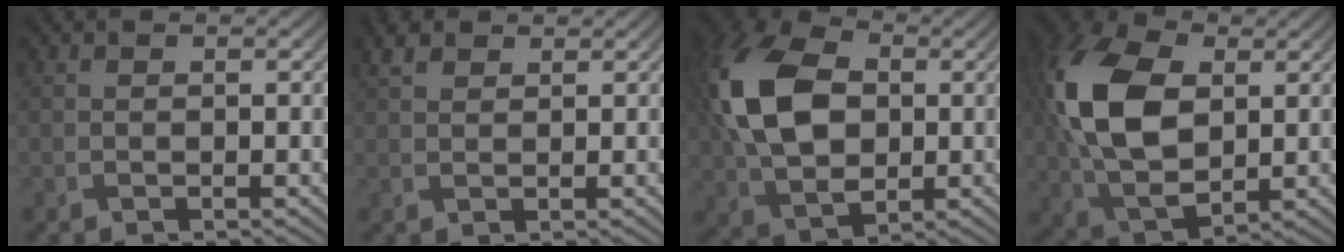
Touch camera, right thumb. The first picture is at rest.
{"total": 2.1, "force": [1.5, 1.0, 1.0], "torque": [-0.028, 0.009, 0.033]}
{"total": 14.1, "force": [1.2, 9.5, 10.3], "torque": [-0.250, 0.016, 0.016]}
{"total": 15.0, "force": [2.3, 9.4, 11.5], "torque": [-0.284, 0.016, 0.041]}